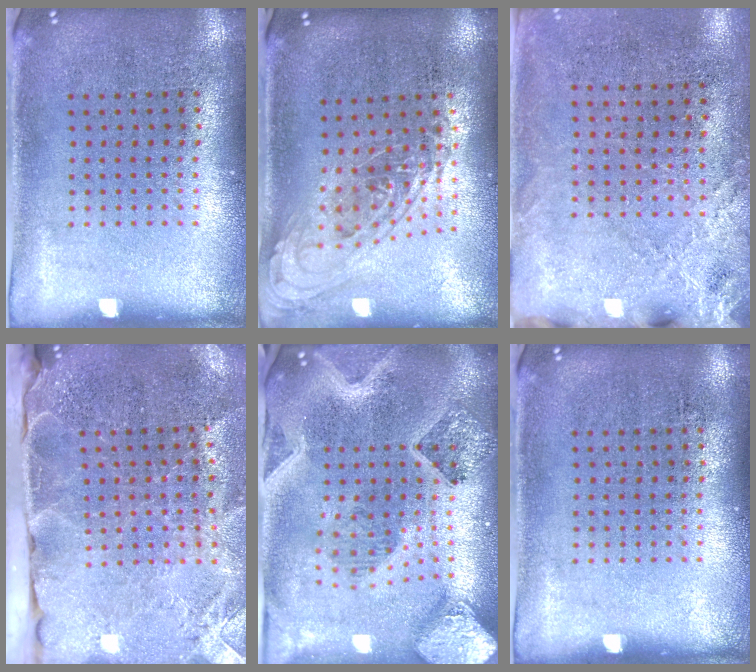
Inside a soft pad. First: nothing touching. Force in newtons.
{"total": 1.1, "press": 1.0, "slide": 0.4}
{"total": 2.5, "press": 2.2, "slide": 1.2}
{"total": 3.8, "press": 3.2, "slide": 2.1}
{"total": 3.6, "press": 2.9, "slide": 2.1}
{"total": 0.0}